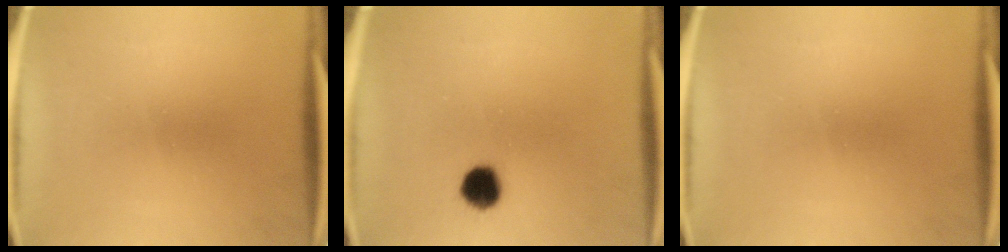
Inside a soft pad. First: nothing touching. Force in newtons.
{"total": 6.0}
{"total": 0.0}